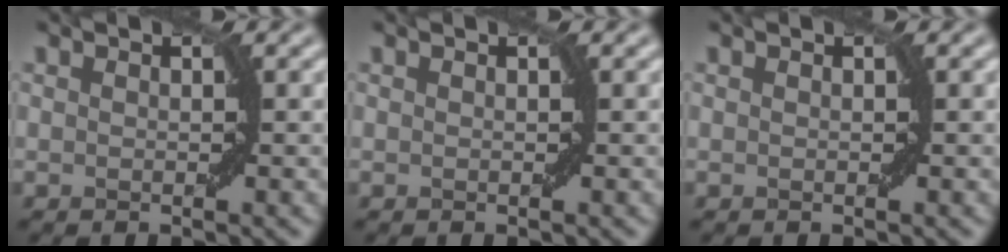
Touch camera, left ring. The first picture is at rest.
{"total": 0.0}
{"total": 0.0}